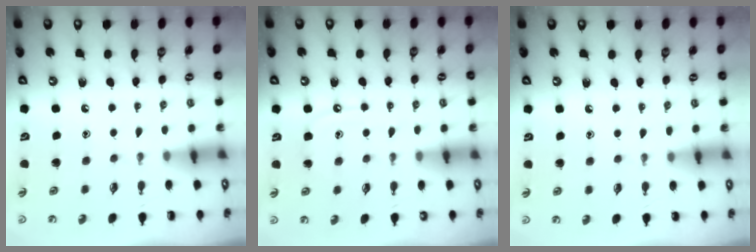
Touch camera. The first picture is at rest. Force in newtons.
{"total": 6.0, "press": 5.9, "slide": 0.6}
{"total": 3.0, "press": 3.0, "slide": 0.4}